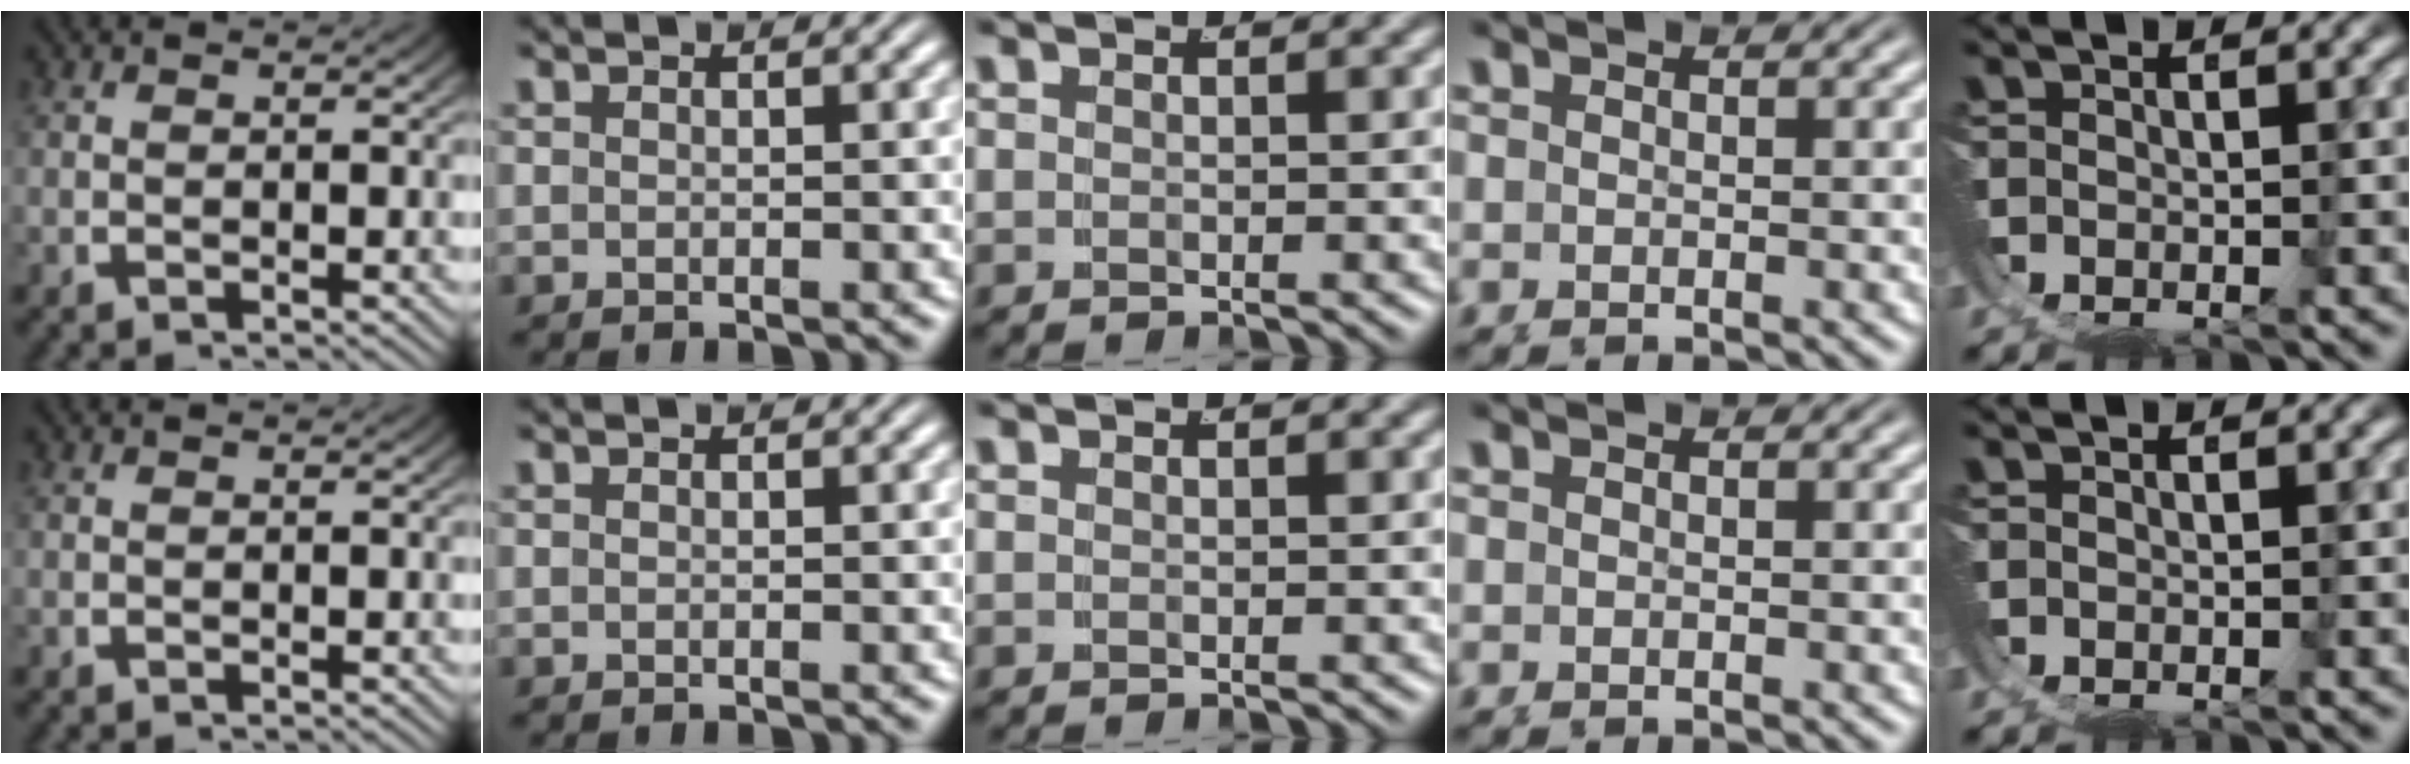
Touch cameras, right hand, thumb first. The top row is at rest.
{}